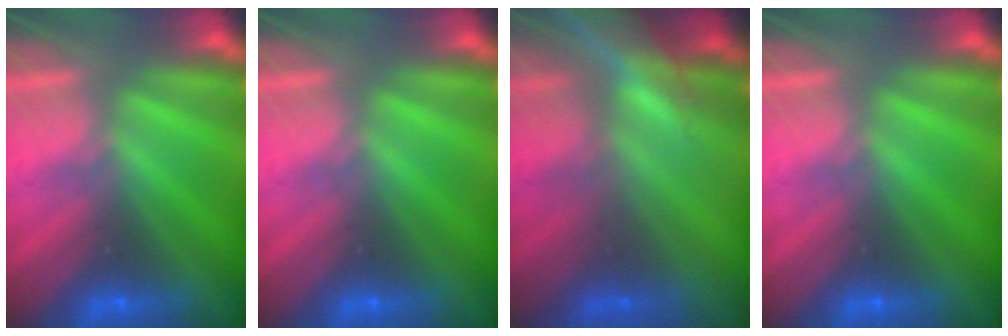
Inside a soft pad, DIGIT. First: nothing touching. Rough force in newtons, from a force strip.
{"total": 0.0}
{"total": 6.9}
{"total": 0.0}